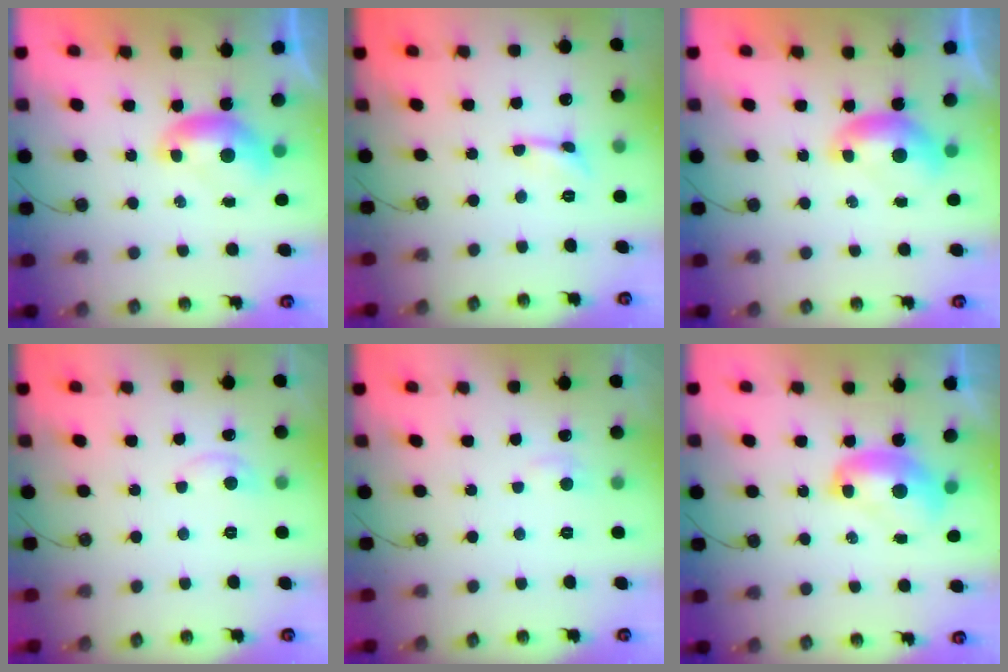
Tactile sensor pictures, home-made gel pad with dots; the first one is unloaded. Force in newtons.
{"total": 2.1, "press": 2.1, "slide": 0.5}
{"total": 0.0}
{"total": 1.2, "press": 0.9, "slide": 0.8}
{"total": 1.8, "press": 1.6, "slide": 0.6}
{"total": 2.4, "press": 2.3, "slide": 0.3}